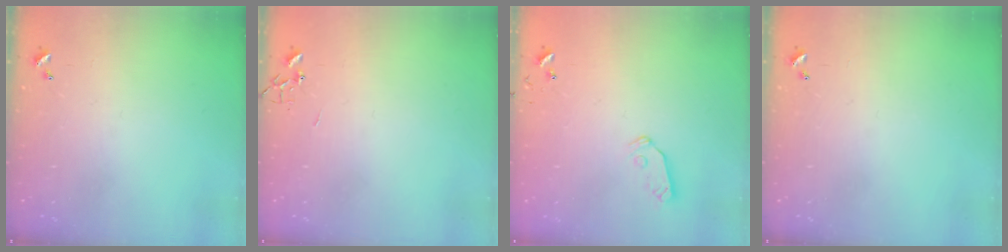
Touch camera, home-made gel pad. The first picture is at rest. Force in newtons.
{"total": 0.0}
{"total": 6.5, "press": 6.5, "slide": 0.4}
{"total": 0.0}